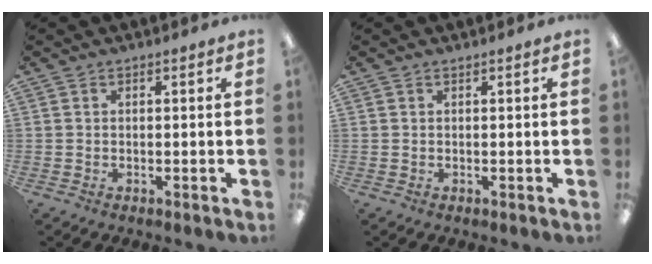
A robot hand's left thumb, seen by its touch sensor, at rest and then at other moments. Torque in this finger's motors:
{"motor_torque": [-0.06, -0.06, 0.02, 0.00, 0.00]}